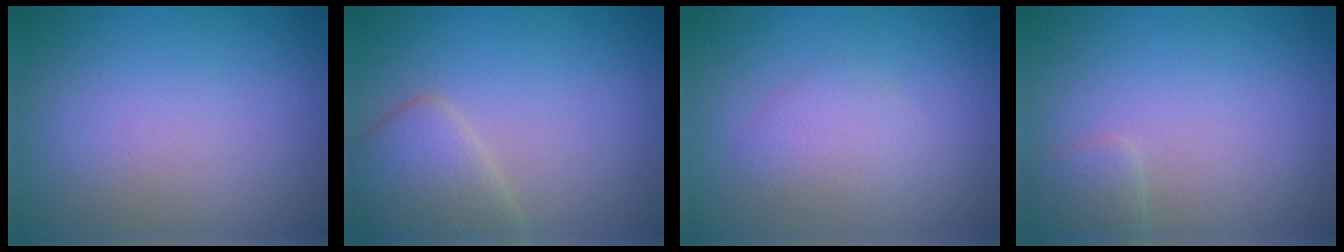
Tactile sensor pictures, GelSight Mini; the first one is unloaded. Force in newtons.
{"total": 3.4, "press": 3.4, "slide": 0.2}
{"total": 2.1, "press": 2.1, "slide": 0.1}
{"total": 1.3, "press": 1.3, "slide": 0.1}